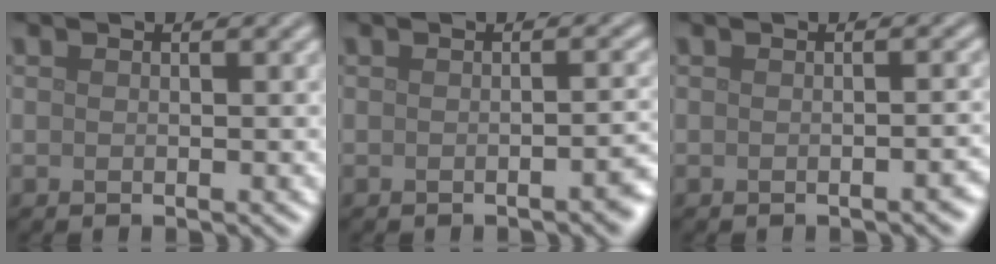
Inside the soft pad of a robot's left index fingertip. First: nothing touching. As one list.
[{"total": 1.7, "force": [-0.9, 0.4, 1.4], "torque": [-0.015, 0.001, -0.012]}, {"total": 1.1, "force": [-0.7, 0.3, 0.8], "torque": [-0.011, -0.001, -0.008]}]